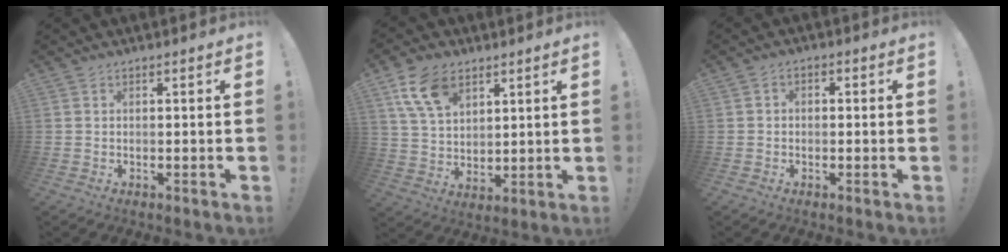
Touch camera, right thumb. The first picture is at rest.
{"total": 13.1, "force": [7.1, 8.1, 7.4], "torque": [-0.127, -0.019, 0.139]}
{"total": 2.0, "force": [-1.3, 1.2, 1.0], "torque": [-0.013, 0.011, -0.024]}